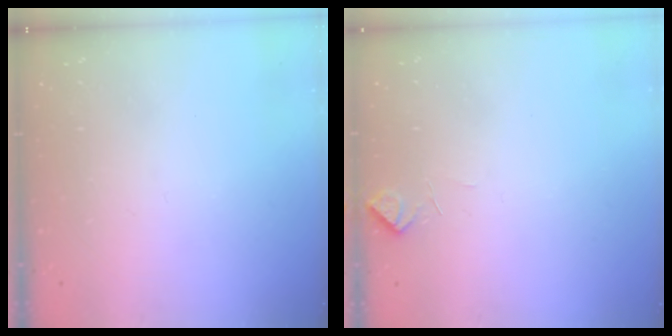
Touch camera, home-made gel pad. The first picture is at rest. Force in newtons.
{"total": 2.2, "press": 2.0, "slide": 0.9}